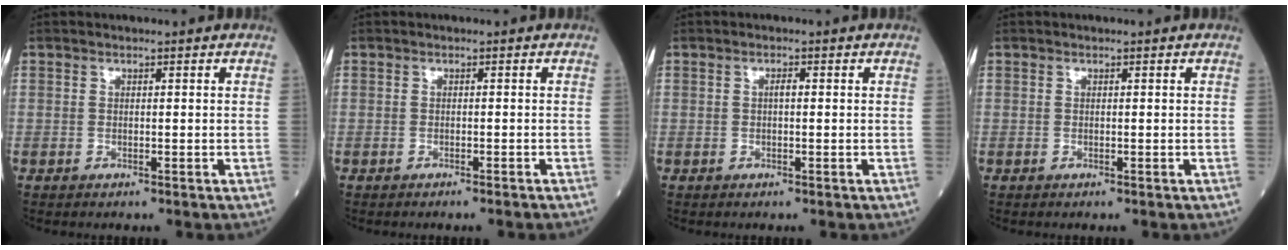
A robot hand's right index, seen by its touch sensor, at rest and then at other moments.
{"total": 1.8, "force": [-1.5, -0.4, 0.8], "torque": [-0.011, 0.002, -0.018]}
{"total": 0.9, "force": [0.0, 0.2, 0.9], "torque": [-0.016, 0.002, -0.001]}
{"total": 0.0}